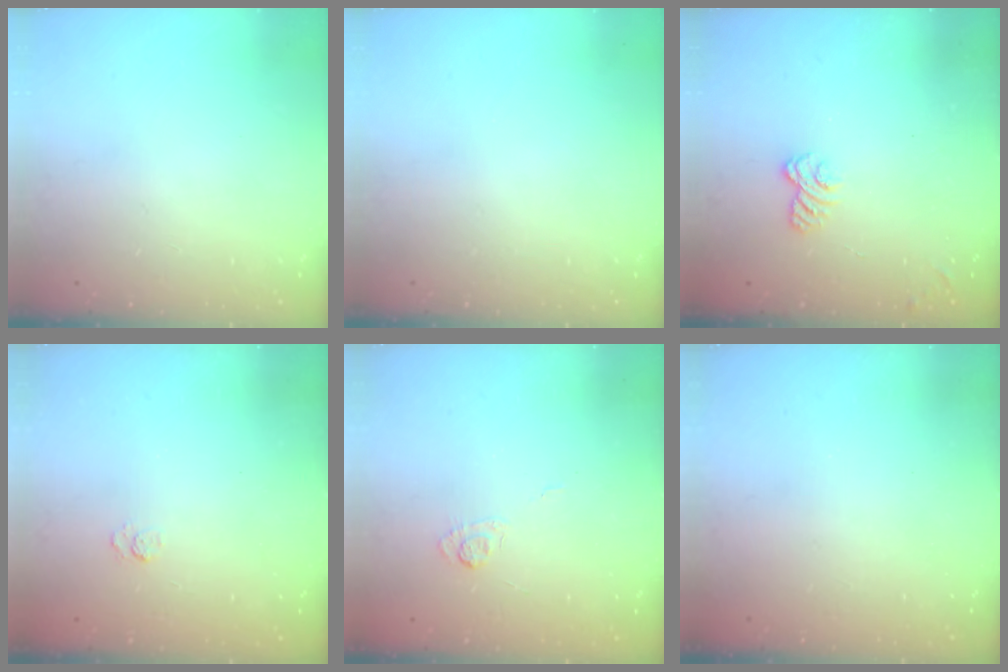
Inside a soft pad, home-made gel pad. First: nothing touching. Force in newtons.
{"total": 0.0}
{"total": 2.8, "press": 2.5, "slide": 1.4}
{"total": 2.1, "press": 1.6, "slide": 1.3}
{"total": 3.0, "press": 2.5, "slide": 1.7}
{"total": 2.4, "press": 2.3, "slide": 0.8}